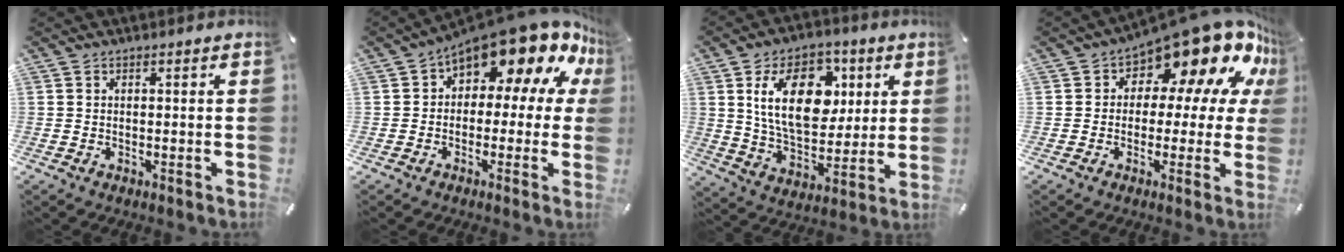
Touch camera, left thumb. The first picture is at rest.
{"total": 15.4, "force": [10.1, 6.6, 9.6], "torque": [-0.151, -0.079, 0.174]}
{"total": 18.5, "force": [5.8, 12.1, 12.6], "torque": [-0.215, 0.008, 0.101]}
{"total": 16.4, "force": [9.9, 8.2, 10.1], "torque": [-0.146, -0.081, 0.169]}